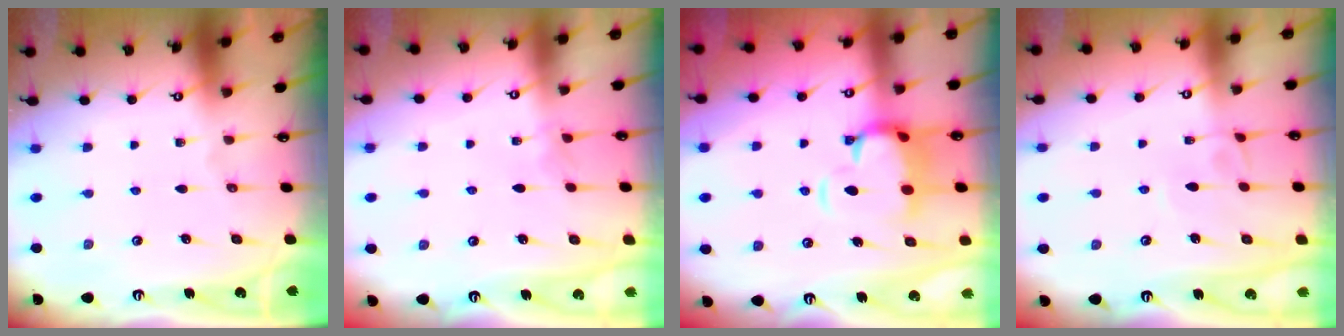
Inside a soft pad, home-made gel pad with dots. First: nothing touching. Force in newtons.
{"total": 2.7, "press": 2.7, "slide": 0.3}
{"total": 4.5, "press": 4.2, "slide": 1.8}
{"total": 1.9, "press": 1.9, "slide": 0.2}